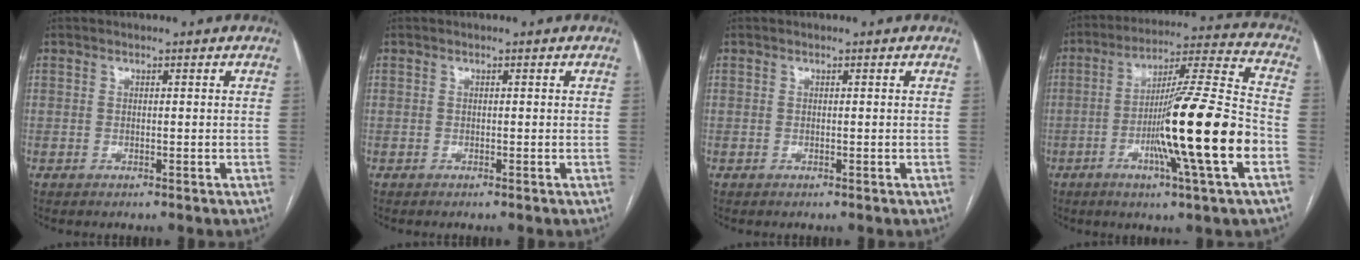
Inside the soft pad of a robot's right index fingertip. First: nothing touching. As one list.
[{"total": 0.0}, {"total": 0.0}, {"total": 19.5, "force": [-5.4, -0.9, 18.7], "torque": [-0.309, -0.007, -0.096]}]